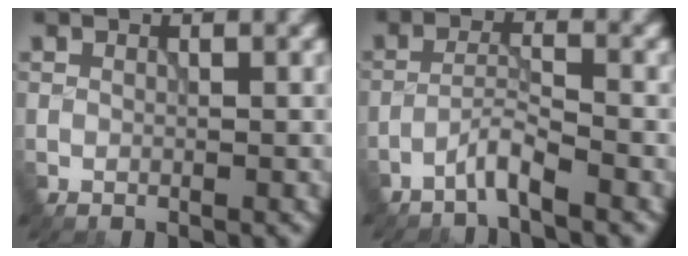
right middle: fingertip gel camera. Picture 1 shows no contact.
{"total": 2.3, "force": [-1.9, -0.1, 1.3], "torque": [-0.023, 0.010, -0.045]}